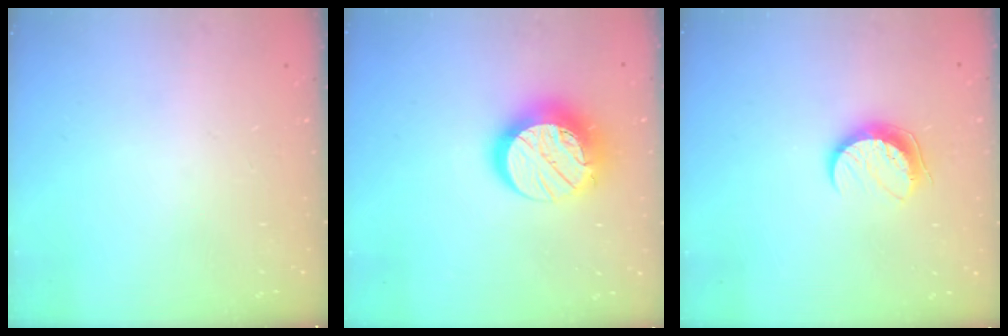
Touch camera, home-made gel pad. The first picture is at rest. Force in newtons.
{"total": 13.9, "press": 13.9, "slide": 1.0}
{"total": 7.6, "press": 7.6, "slide": 0.7}